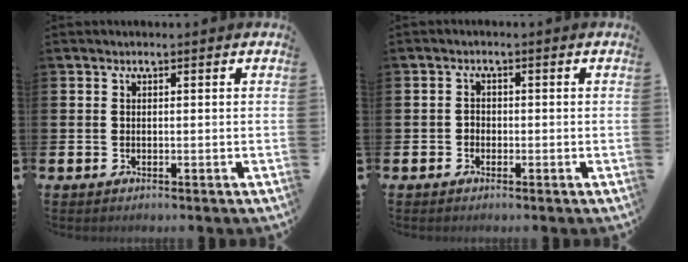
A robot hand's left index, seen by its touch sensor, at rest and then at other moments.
{"total": 1.3, "force": [-0.6, 1.1, 0.4], "torque": [-0.001, 0.001, -0.016]}